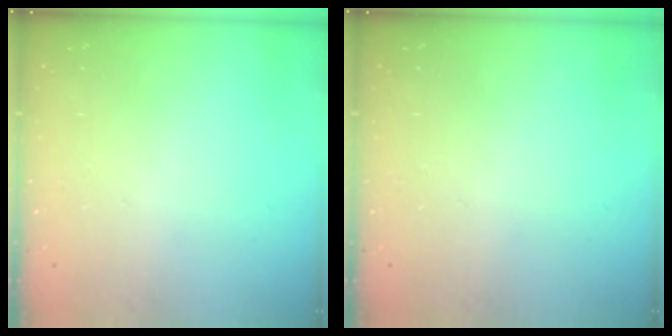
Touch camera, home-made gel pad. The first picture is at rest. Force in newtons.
{"total": 0.0}